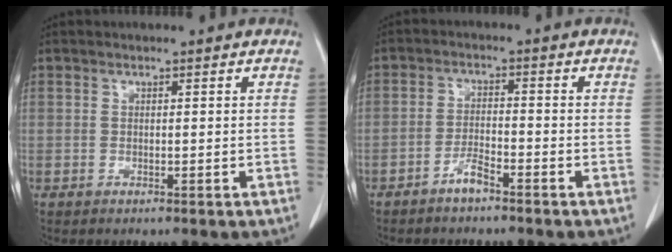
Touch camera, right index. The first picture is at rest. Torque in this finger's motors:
{"motor_torque": [0.34, -0.21, 0.09, 0.05]}